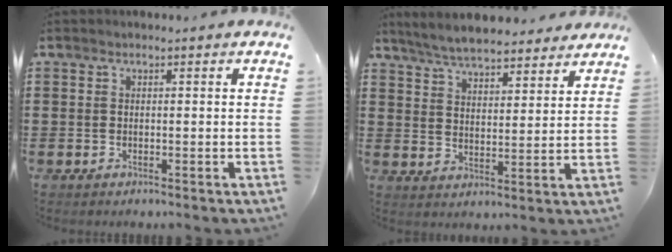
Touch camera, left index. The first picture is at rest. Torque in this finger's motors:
{"motor_torque": [0.96, -1.18, 0.01, -0.06]}